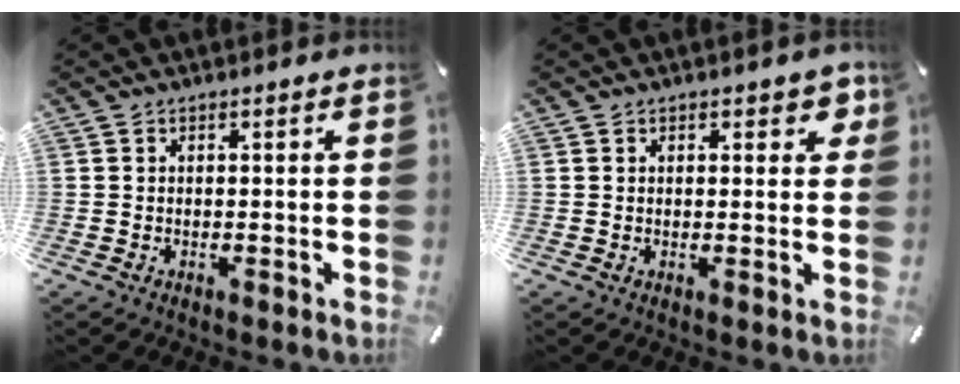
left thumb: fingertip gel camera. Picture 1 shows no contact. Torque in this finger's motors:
{"motor_torque": [0.20, -0.36, 0.07, 0.03, 0.00]}